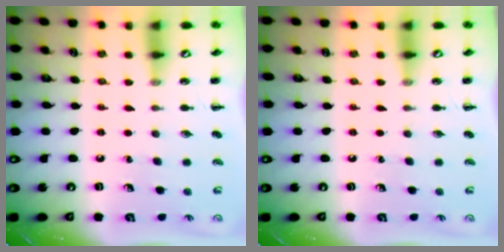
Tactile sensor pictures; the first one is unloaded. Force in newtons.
{"total": 0.0}